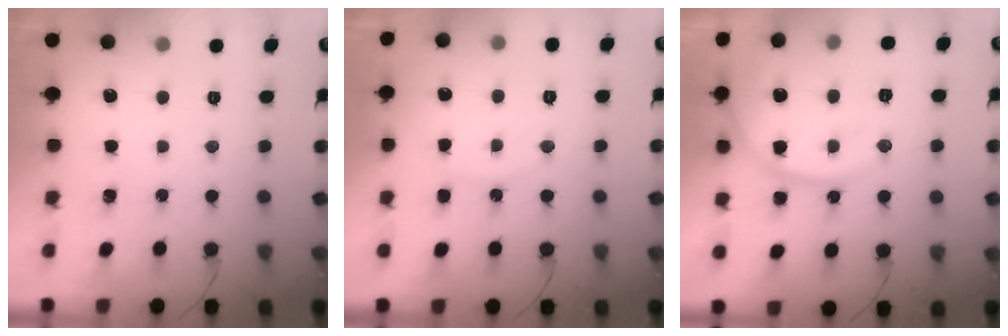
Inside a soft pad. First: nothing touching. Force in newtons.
{"total": 6.4, "press": 6.4, "slide": 0.3}
{"total": 15.1, "press": 15.0, "slide": 1.7}